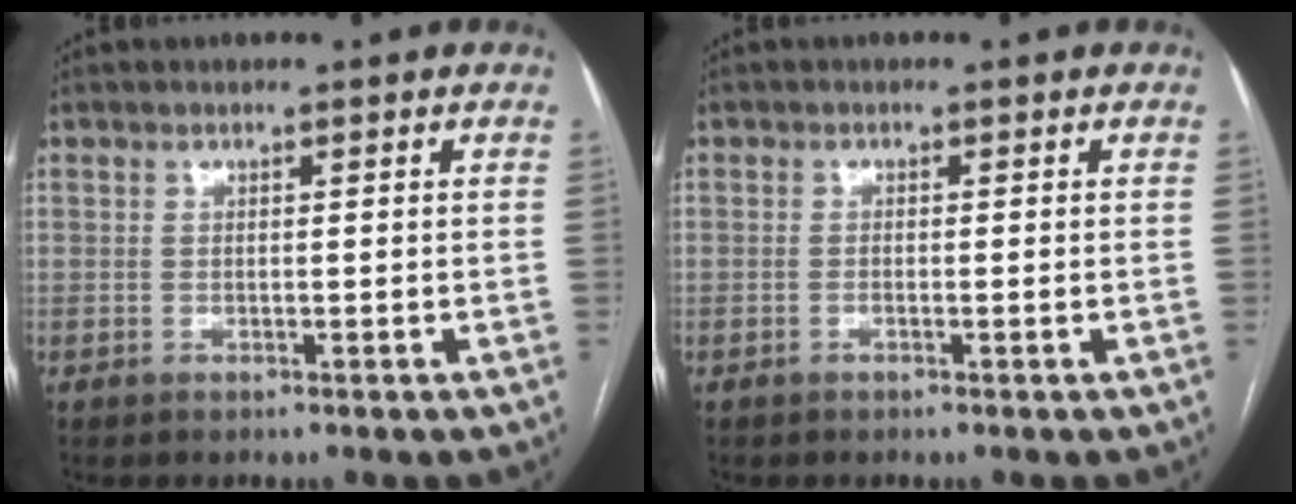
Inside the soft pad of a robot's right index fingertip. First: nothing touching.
{"total": 0.8, "force": [-0.4, 0.1, 0.7], "torque": [-0.014, 0.001, -0.006]}